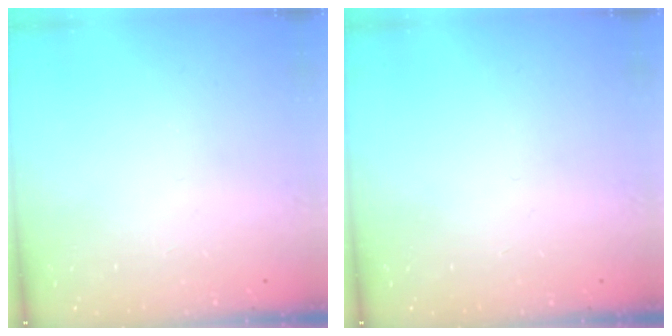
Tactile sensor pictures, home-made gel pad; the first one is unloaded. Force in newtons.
{"total": 0.0}